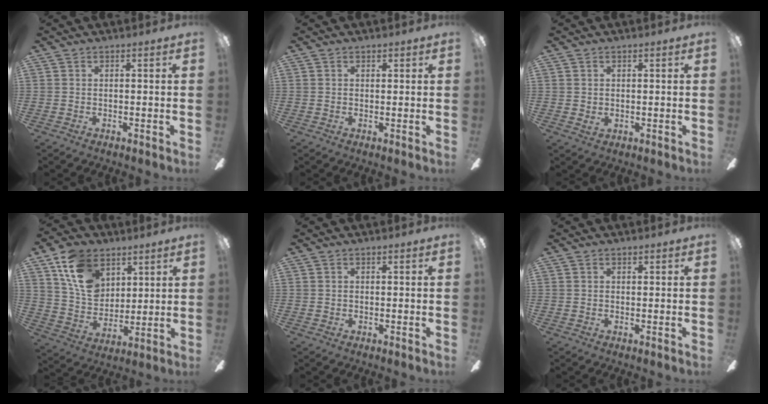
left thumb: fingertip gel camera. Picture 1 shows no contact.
{"total": 0.9, "force": [0.5, 0.8, 0.3], "torque": [0.002, 0.001, 0.006]}
{"total": 1.2, "force": [0.6, 1.0, 0.5], "torque": [-0.003, 0.001, 0.008]}
{"total": 14.6, "force": [7.5, 10.3, 7.2], "torque": [-0.136, -0.015, 0.149]}
{"total": 0.7, "force": [0.1, 0.6, 0.2], "torque": [-0.003, 0.005, 0.001]}
{"total": 0.8, "force": [0.2, 0.6, 0.3], "torque": [-0.007, 0.003, 0.004]}